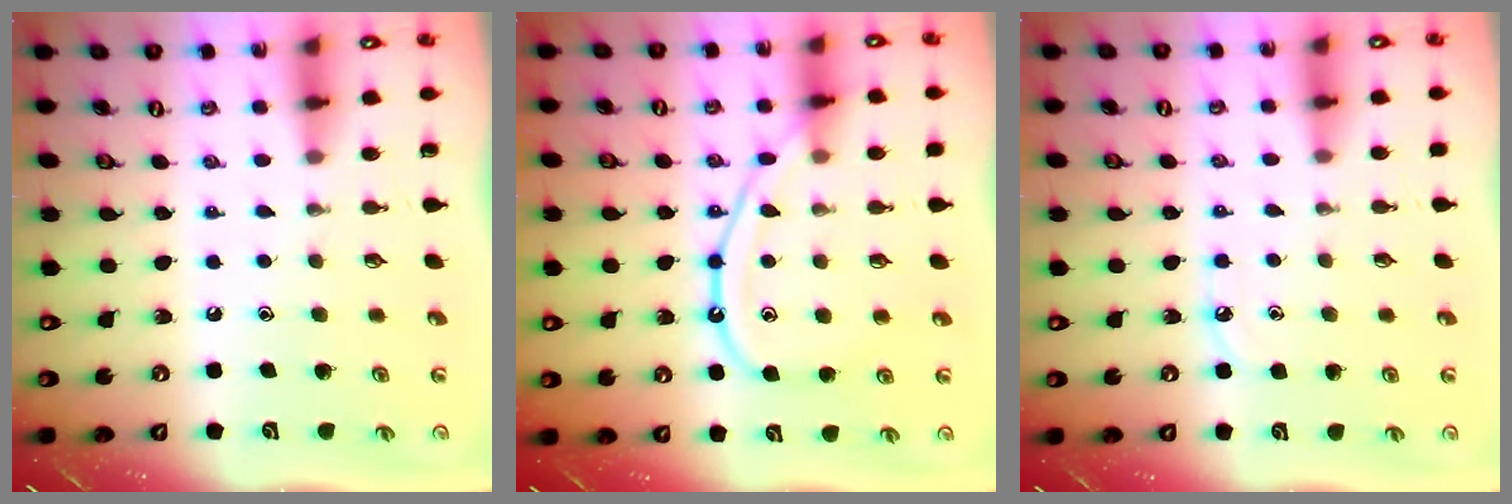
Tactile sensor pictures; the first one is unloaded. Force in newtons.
{"total": 10.6, "press": 10.5, "slide": 1.0}
{"total": 4.6, "press": 4.6, "slide": 0.3}